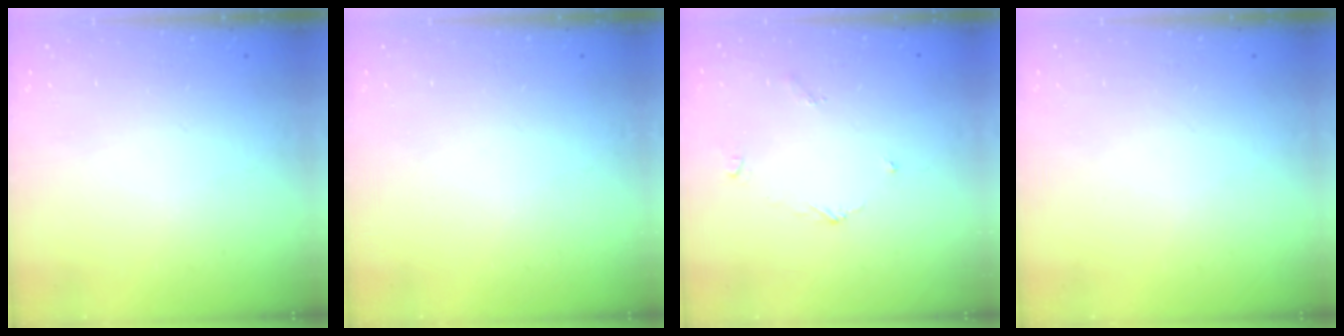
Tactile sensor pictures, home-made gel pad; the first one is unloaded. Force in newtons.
{"total": 0.0}
{"total": 3.7, "press": 3.7, "slide": 0.4}
{"total": 0.0}